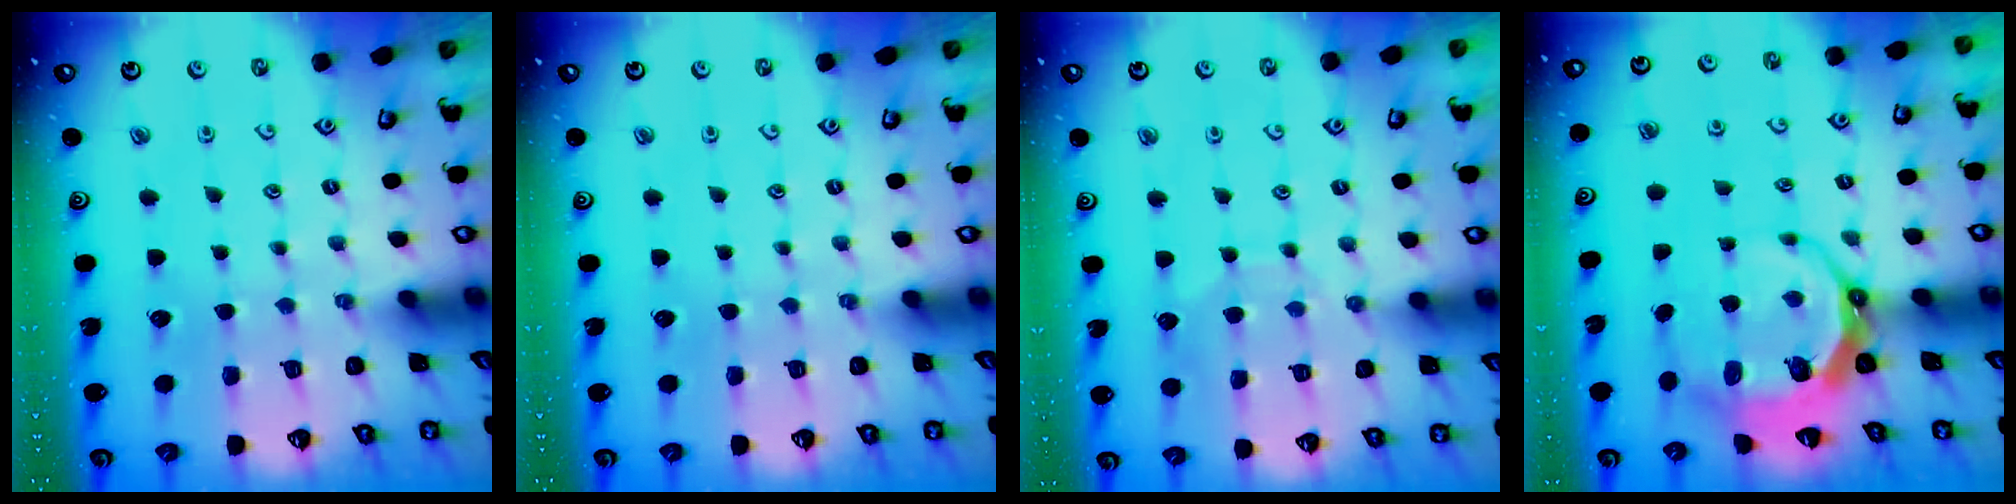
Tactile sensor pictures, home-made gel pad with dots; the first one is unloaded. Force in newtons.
{"total": 0.0}
{"total": 6.7, "press": 6.6, "slide": 0.6}
{"total": 7.9, "press": 6.8, "slide": 4.0}